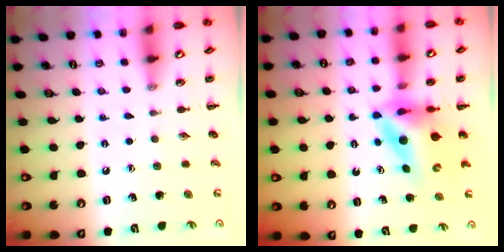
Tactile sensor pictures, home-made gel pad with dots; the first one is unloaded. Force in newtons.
{"total": 8.3, "press": 7.9, "slide": 2.6}